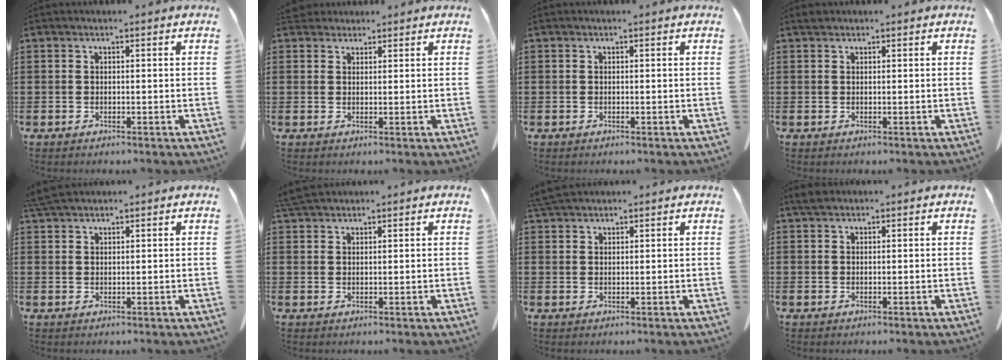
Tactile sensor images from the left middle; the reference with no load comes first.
{"total": 2.3, "force": [2.1, 0.9, 0.3], "torque": [-0.013, 0.002, 0.043]}
{"total": 0.0}
{"total": 0.7, "force": [0.6, 0.4, 0.1], "torque": [-0.005, 0.002, 0.012]}
{"total": 3.2, "force": [2.8, 0.5, 1.3], "torque": [-0.034, -0.001, 0.056]}
{"total": 3.2, "force": [2.9, 0.6, 1.1], "torque": [-0.031, -0.002, 0.057]}
{"total": 3.0, "force": [2.7, 0.5, 1.0], "torque": [-0.029, -0.002, 0.055]}
{"total": 1.6, "force": [1.3, 0.7, 0.7], "torque": [-0.019, 0.003, 0.025]}